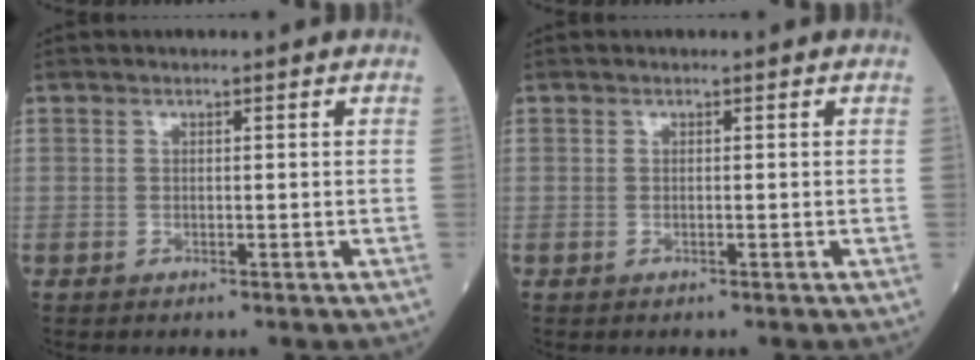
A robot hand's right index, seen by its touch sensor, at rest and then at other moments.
{"total": 0.0}